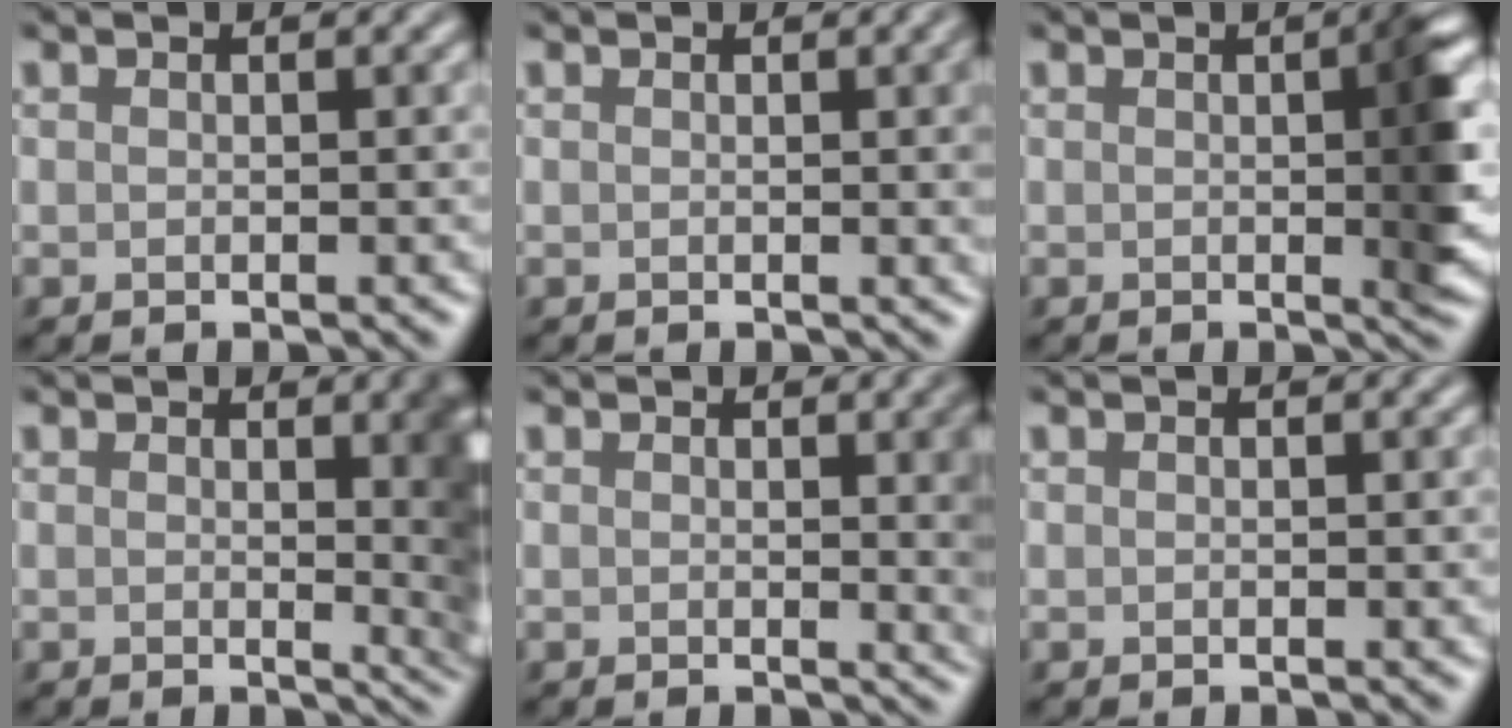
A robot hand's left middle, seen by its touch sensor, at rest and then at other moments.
{"total": 3.2, "force": [0.4, 1.0, 3.0], "torque": [-0.023, 0.007, 0.002]}
{"total": 3.9, "force": [0.1, 0.7, 3.9], "torque": [-0.045, 0.001, 0.000]}
{"total": 6.6, "force": [0.9, 2.5, 6.0], "torque": [-0.034, 0.000, 0.012]}
{"total": 4.6, "force": [0.8, 1.6, 4.2], "torque": [-0.032, 0.001, 0.011]}
{"total": 0.0}